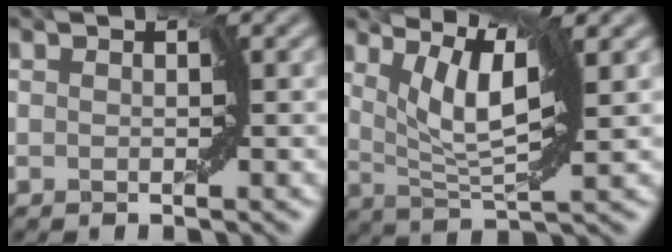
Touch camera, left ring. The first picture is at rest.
{"total": 5.5, "force": [2.7, 0.9, 4.7], "torque": [-0.088, -0.007, 0.052]}